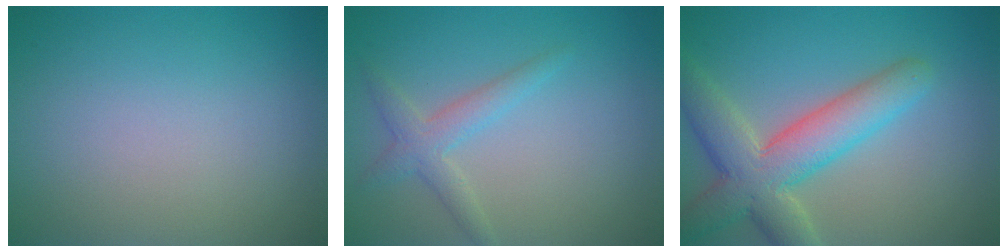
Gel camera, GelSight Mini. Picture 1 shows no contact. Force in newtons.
{"total": 2.4, "press": 2.4, "slide": 0.2}
{"total": 7.2, "press": 7.2, "slide": 0.7}